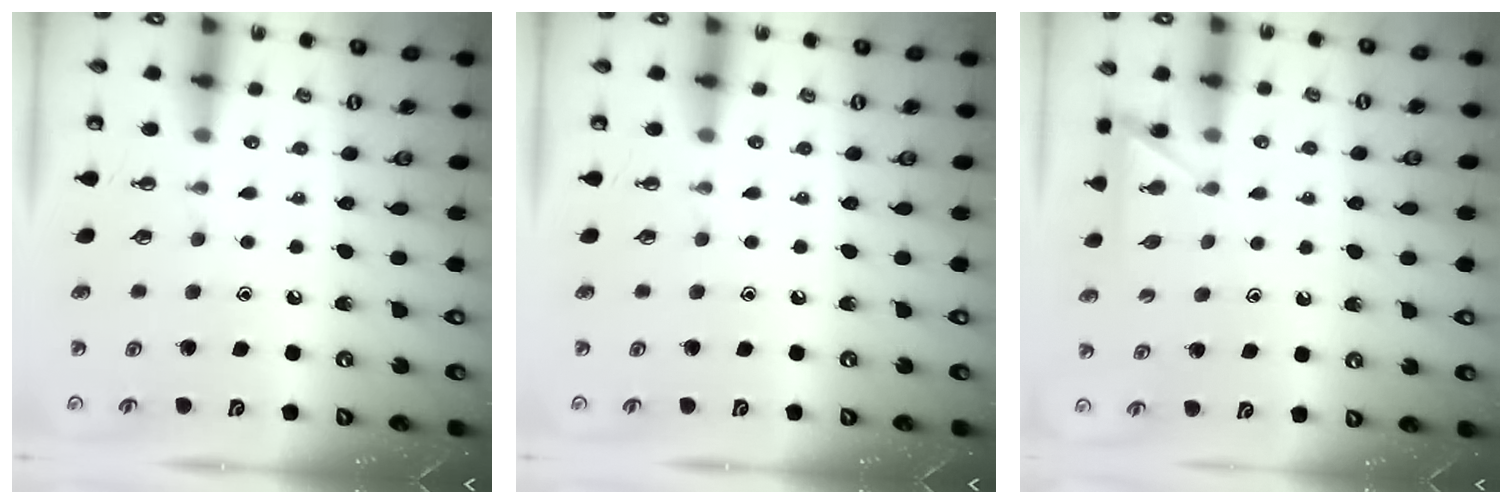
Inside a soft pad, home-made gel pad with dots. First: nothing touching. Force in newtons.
{"total": 0.0}
{"total": 5.6, "press": 5.6, "slide": 0.5}